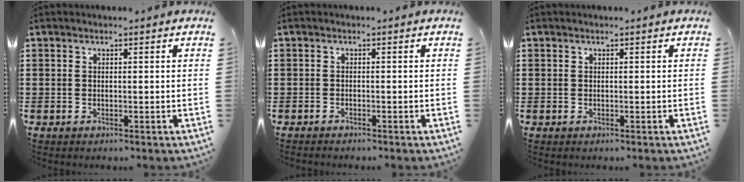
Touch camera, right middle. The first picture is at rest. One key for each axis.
{"total": 0.7, "fx": -0.7, "fy": 0.1, "fz": 0.1, "tx": -0.003, "ty": -0.005, "tz": -0.014}
{"total": 0.0}